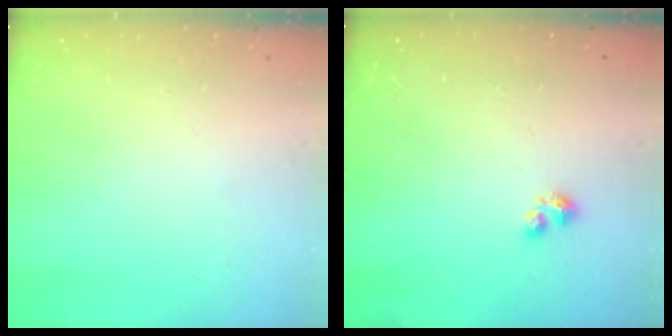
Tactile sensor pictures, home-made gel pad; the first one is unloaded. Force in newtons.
{"total": 2.2, "press": 2.2, "slide": 0.4}